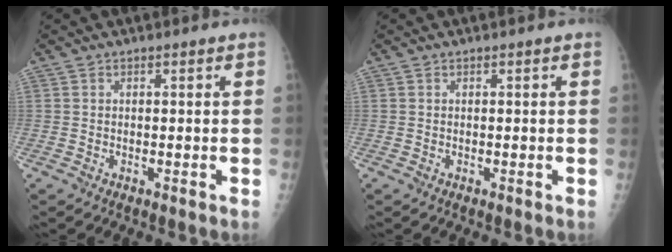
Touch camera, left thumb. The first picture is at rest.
{"total": 0.0}